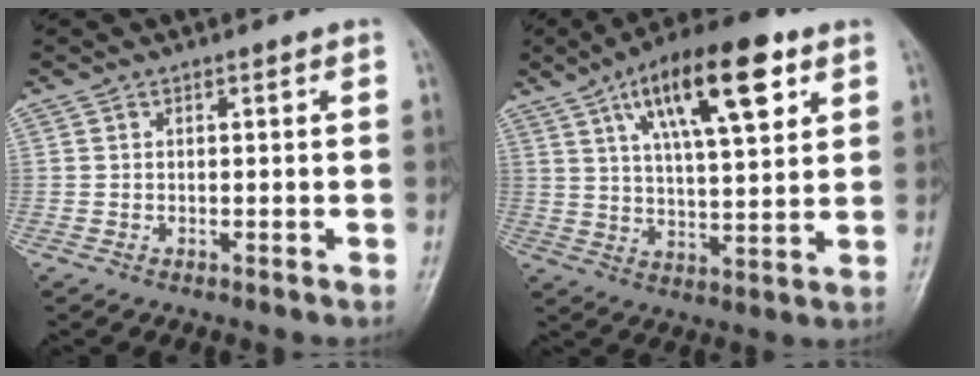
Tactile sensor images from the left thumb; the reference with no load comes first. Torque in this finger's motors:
{"motor_torque": [0.66, 0.78, 1.83, -0.95, 0.18]}